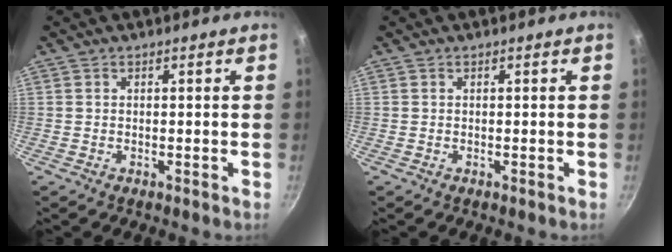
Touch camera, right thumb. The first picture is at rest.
{"total": 0.0}